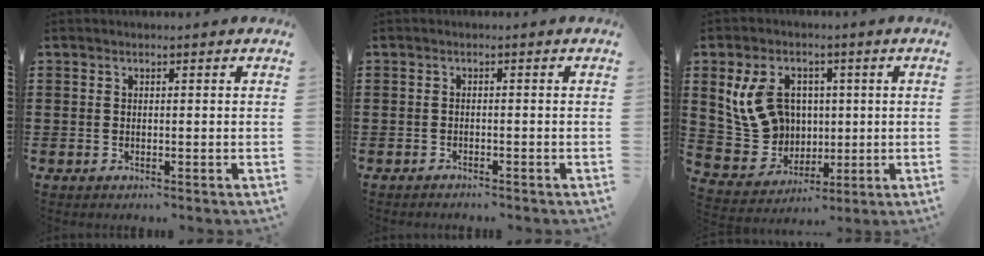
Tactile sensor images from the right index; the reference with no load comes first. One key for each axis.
{"total": 0.9, "fx": -0.9, "fy": 0.0, "fz": 0.1, "tx": -0.004, "ty": 0.000, "tz": -0.020}
{"total": 10.7, "fx": 2.3, "fy": 8.7, "fz": 5.9, "tx": -0.146, "ty": 0.016, "tz": 0.044}